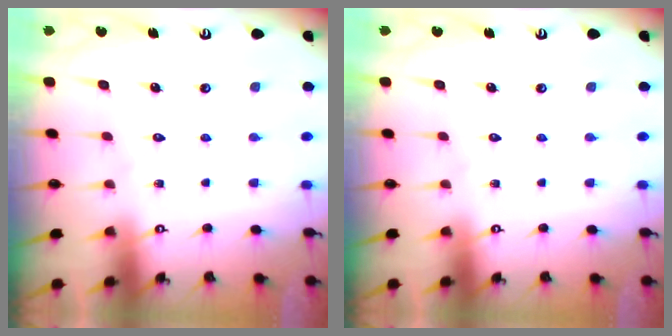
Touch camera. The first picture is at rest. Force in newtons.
{"total": 0.0}